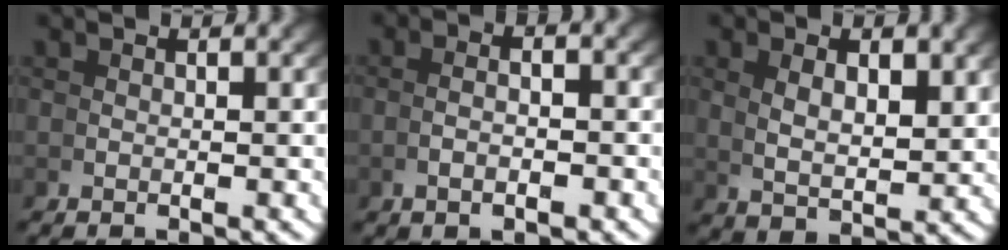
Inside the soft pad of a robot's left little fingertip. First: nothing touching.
{"total": 1.8, "force": [-0.7, 0.3, 1.7], "torque": [-0.020, 0.004, -0.012]}
{"total": 3.0, "force": [1.4, 0.8, 2.6], "torque": [-0.045, -0.009, 0.038]}